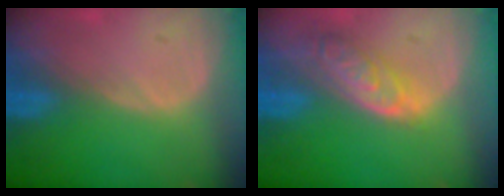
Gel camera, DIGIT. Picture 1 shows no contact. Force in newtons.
{"total": 6.3, "press": 5.7, "slide": 2.7}